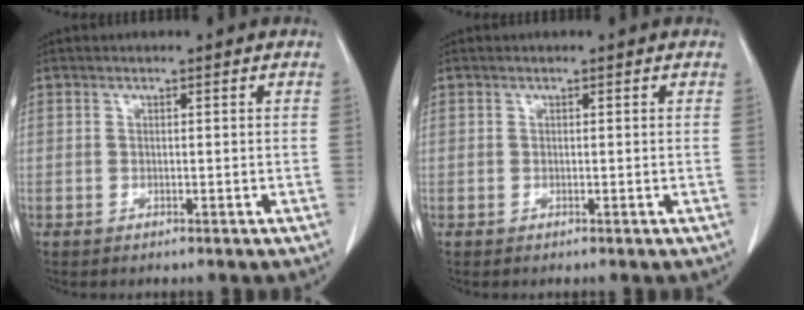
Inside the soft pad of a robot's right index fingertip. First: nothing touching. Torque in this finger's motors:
{"motor_torque": [-0.06, 0.04, 0.02, -0.01]}